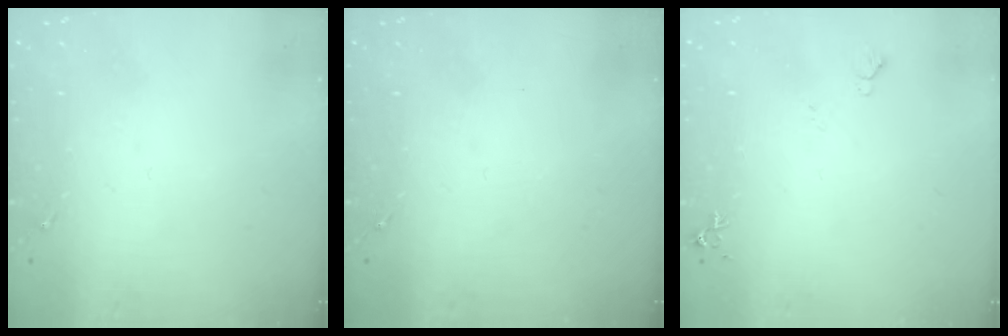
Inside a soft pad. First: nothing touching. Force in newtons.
{"total": 0.0}
{"total": 5.2, "press": 5.1, "slide": 1.1}